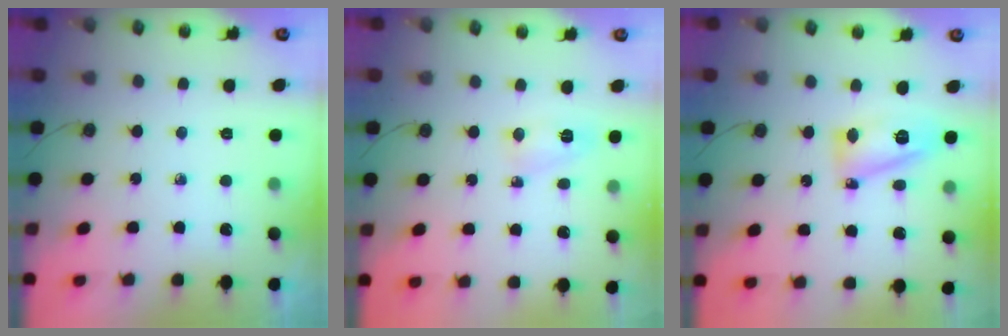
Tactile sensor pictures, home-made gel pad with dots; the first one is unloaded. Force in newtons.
{"total": 3.3, "press": 3.2, "slide": 1.1}
{"total": 12.4, "press": 12.3, "slide": 1.2}